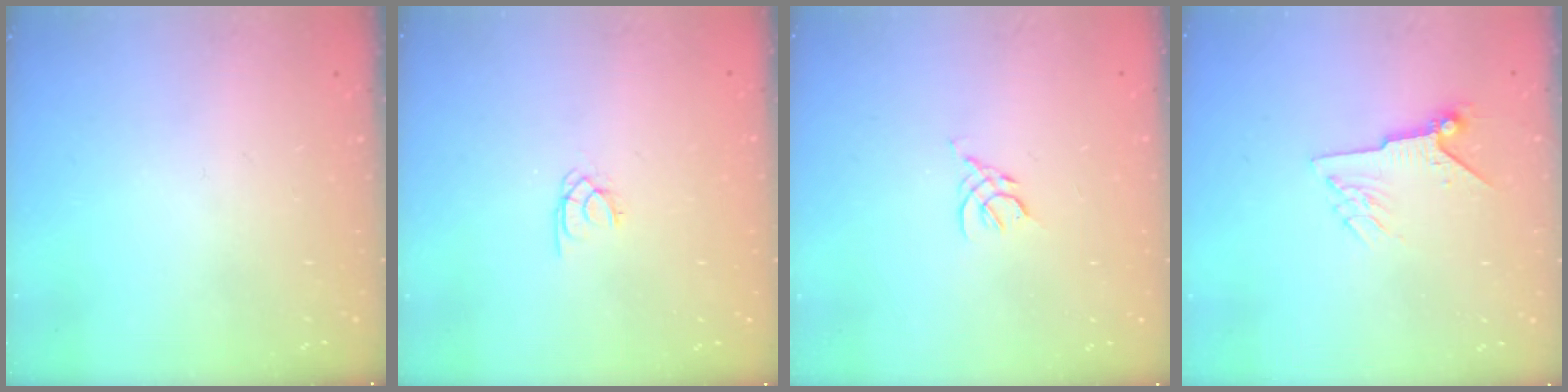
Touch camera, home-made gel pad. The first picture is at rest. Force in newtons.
{"total": 1.4, "press": 1.4, "slide": 0.3}
{"total": 3.1, "press": 3.0, "slide": 0.7}
{"total": 8.0, "press": 7.9, "slide": 1.2}